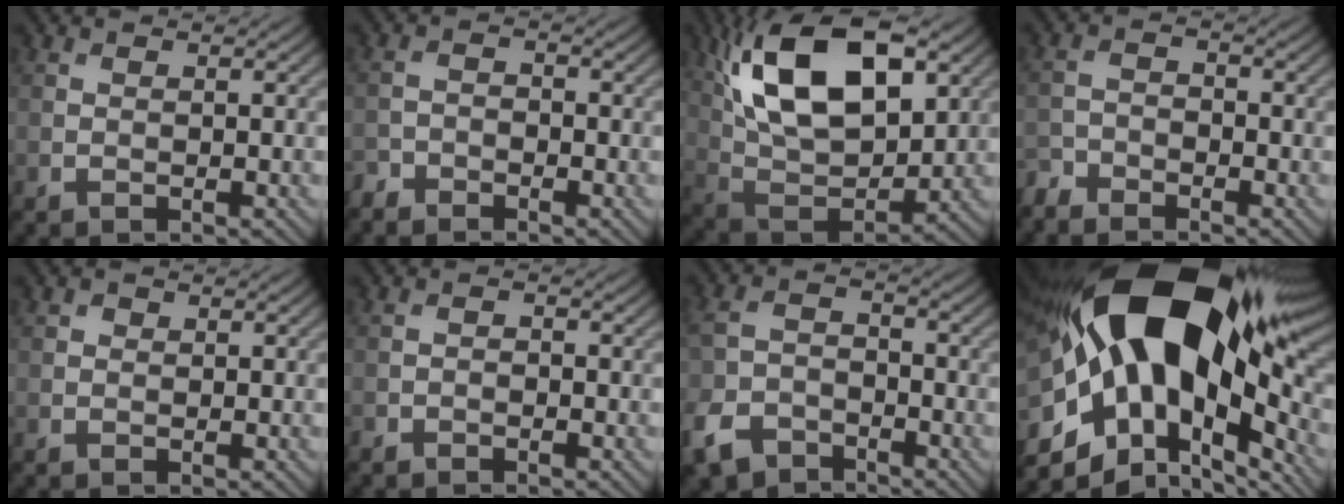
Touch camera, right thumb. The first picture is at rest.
{"total": 2.2, "force": [-2.1, 0.7, 0.4], "torque": [-0.006, -0.003, -0.051]}
{"total": 17.0, "force": [6.8, 8.7, 12.9], "torque": [-0.261, 0.017, 0.121]}
{"total": 2.9, "force": [-2.8, 0.8, 0.5], "torque": [-0.011, -0.006, -0.068]}
{"total": 0.6, "force": [0.2, 0.5, 0.2], "torque": [0.001, -0.005, 0.000]}
{"total": 1.0, "force": [-0.9, 0.4, 0.3], "torque": [-0.006, -0.001, -0.020]}
{"total": 7.3, "force": [-5.1, 4.2, 3.0], "torque": [-0.079, -0.014, -0.112]}
{"total": 22.9, "force": [1.5, 12.9, 18.8], "torque": [-0.390, -0.029, 0.028]}